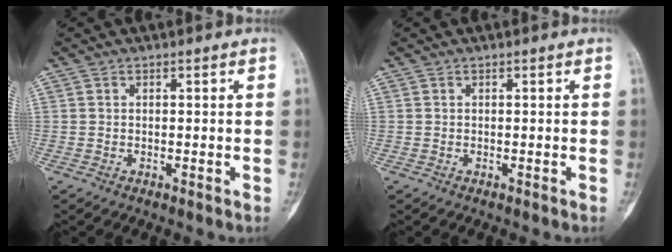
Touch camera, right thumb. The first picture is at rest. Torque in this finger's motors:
{"motor_torque": [1.15, 1.13, 0.00, 0.00, 0.04]}